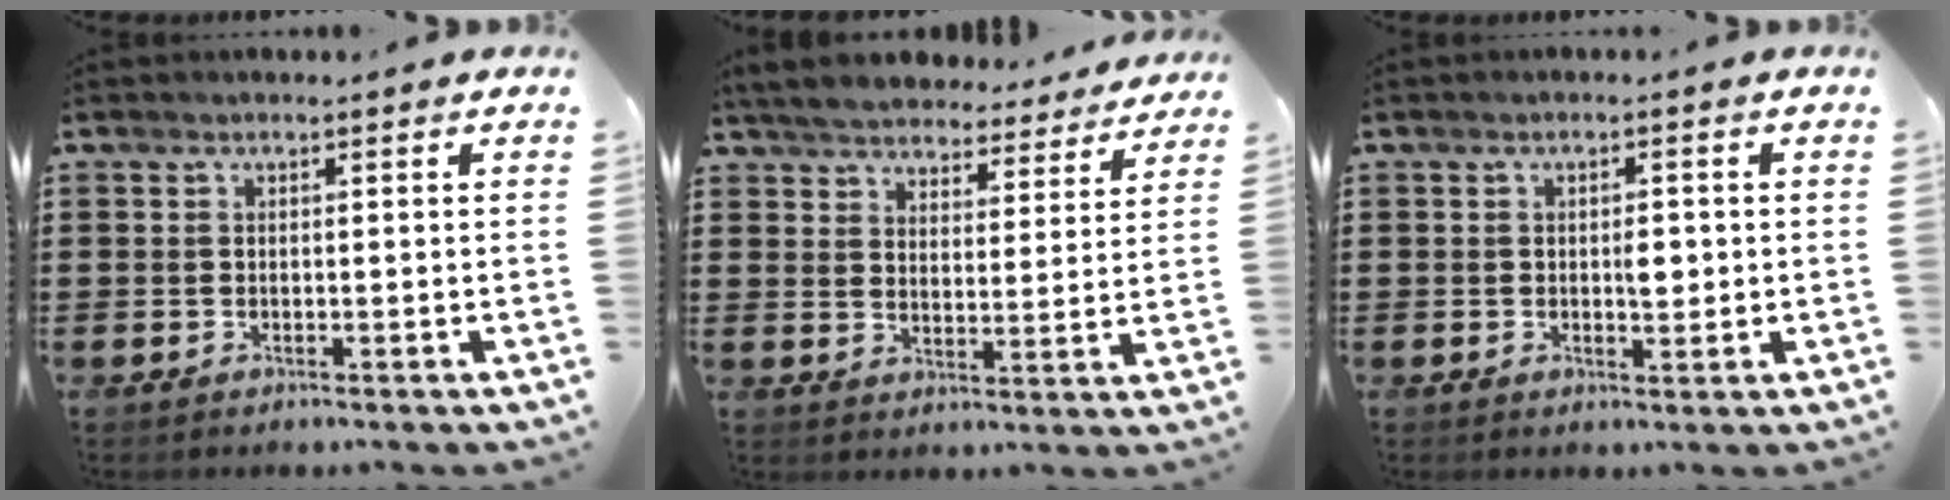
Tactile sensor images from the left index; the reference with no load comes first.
{"total": 5.1, "force": [5.1, 0.6, 0.6], "torque": [-0.041, -0.030, 0.087]}
{"total": 2.2, "force": [0.0, 1.2, 1.8], "torque": [-0.019, 0.000, -0.005]}